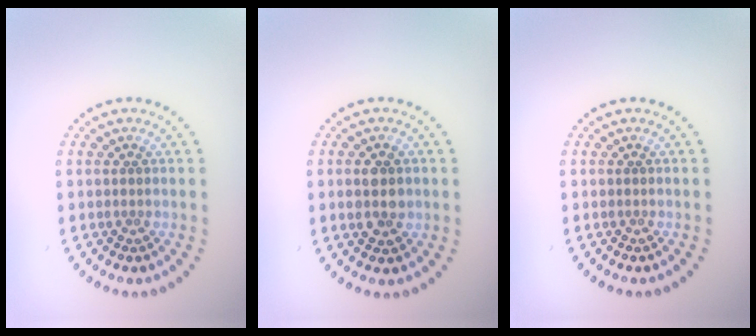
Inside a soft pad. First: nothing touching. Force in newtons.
{"total": 2.8, "press": 2.8, "slide": 0.2}
{"total": 0.0}